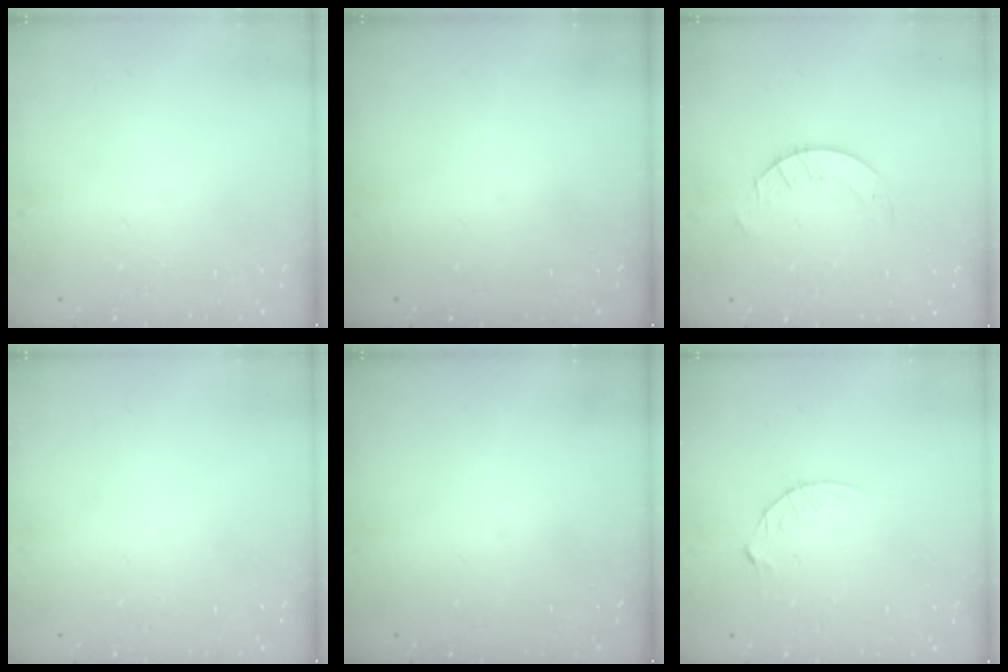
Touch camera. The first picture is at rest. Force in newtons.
{"total": 0.0}
{"total": 2.0, "press": 2.0, "slide": 0.2}
{"total": 0.0}
{"total": 0.0}
{"total": 3.8, "press": 3.8, "slide": 0.4}